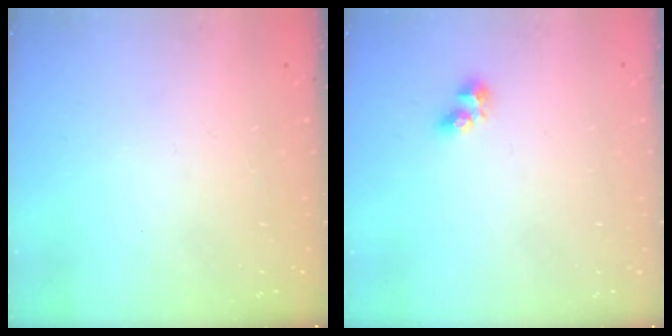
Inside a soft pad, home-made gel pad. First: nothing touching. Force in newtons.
{"total": 5.0, "press": 4.9, "slide": 1.2}